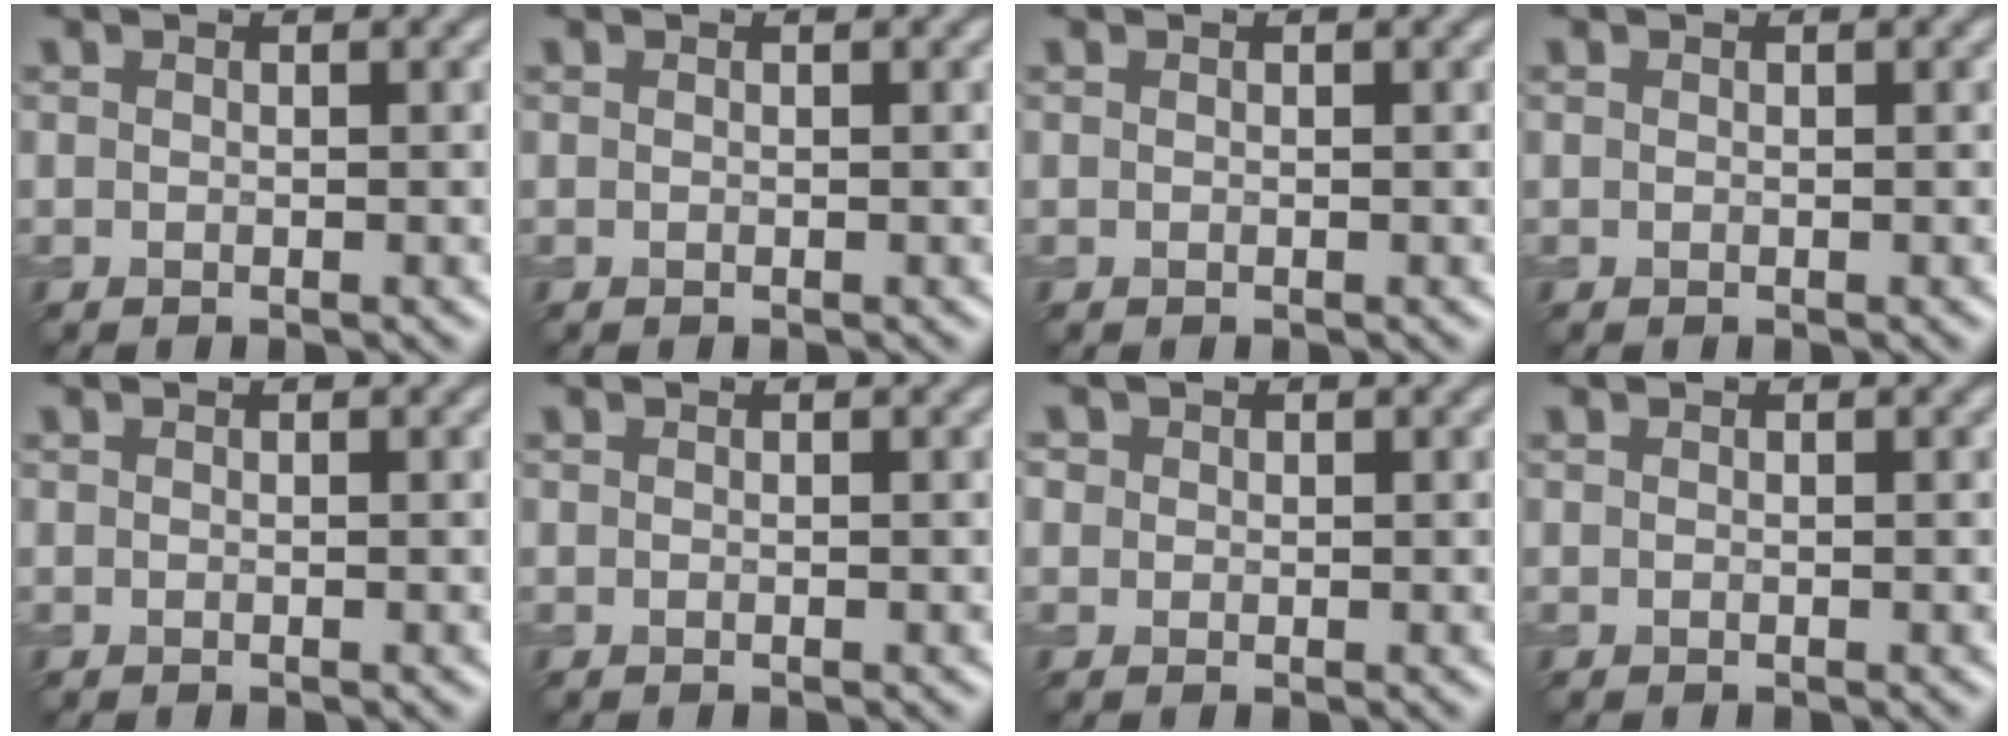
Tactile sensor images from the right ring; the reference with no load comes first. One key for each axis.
{"total": 0.0}
{"total": 0.0}
{"total": 0.0}
{"total": 0.0}
{"total": 0.0}
{"total": 1.1, "fx": 0.4, "fy": 1.0, "fz": 0.2, "tx": 0.001, "ty": -0.001, "tz": 0.000}
{"total": 0.0}